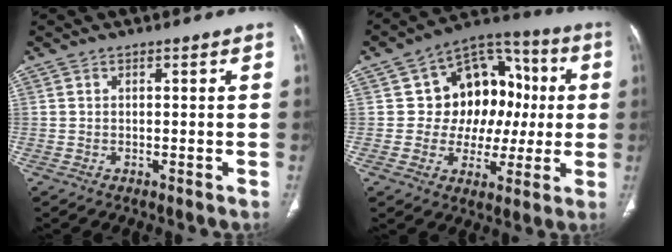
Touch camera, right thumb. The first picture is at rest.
{"total": 16.1, "force": [1.7, 12.9, 9.4], "torque": [-0.062, 0.032, 0.029]}